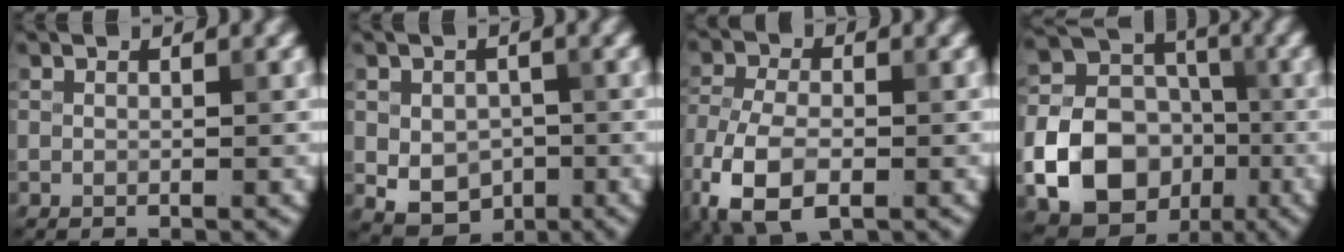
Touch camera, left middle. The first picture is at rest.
{"total": 4.8, "force": [-0.8, 3.7, 3.0], "torque": [-0.050, -0.008, -0.007]}
{"total": 7.0, "force": [-3.1, 3.8, 5.0], "torque": [-0.120, -0.011, -0.066]}
{"total": 11.1, "force": [-3.4, 8.9, 5.7], "torque": [-0.107, -0.024, -0.068]}